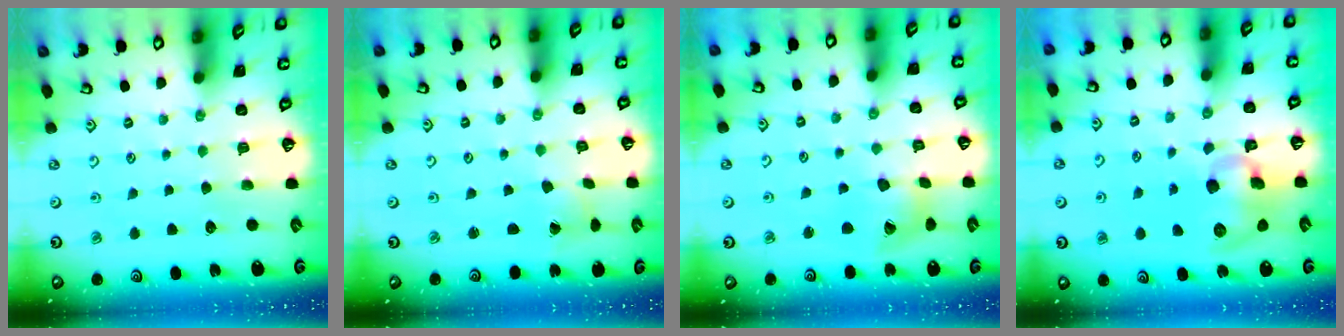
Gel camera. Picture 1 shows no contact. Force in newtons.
{"total": 1.2, "press": 1.2, "slide": 0.1}
{"total": 11.9, "press": 11.8, "slide": 1.5}
{"total": 11.2, "press": 11.0, "slide": 1.9}